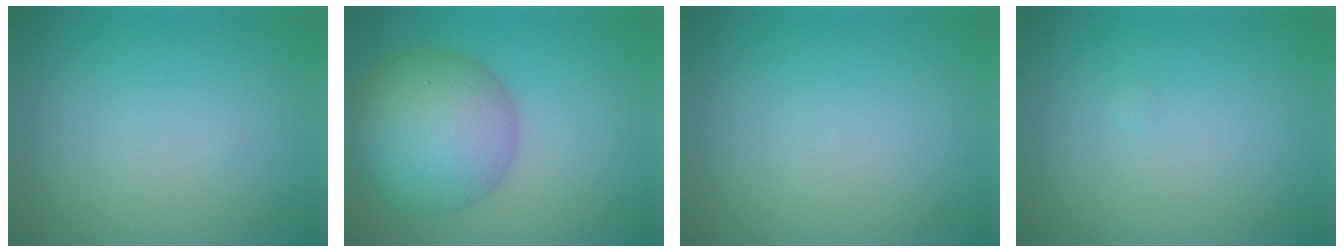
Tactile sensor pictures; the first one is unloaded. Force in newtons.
{"total": 9.8, "press": 9.8, "slide": 0.2}
{"total": 0.0}
{"total": 0.0}